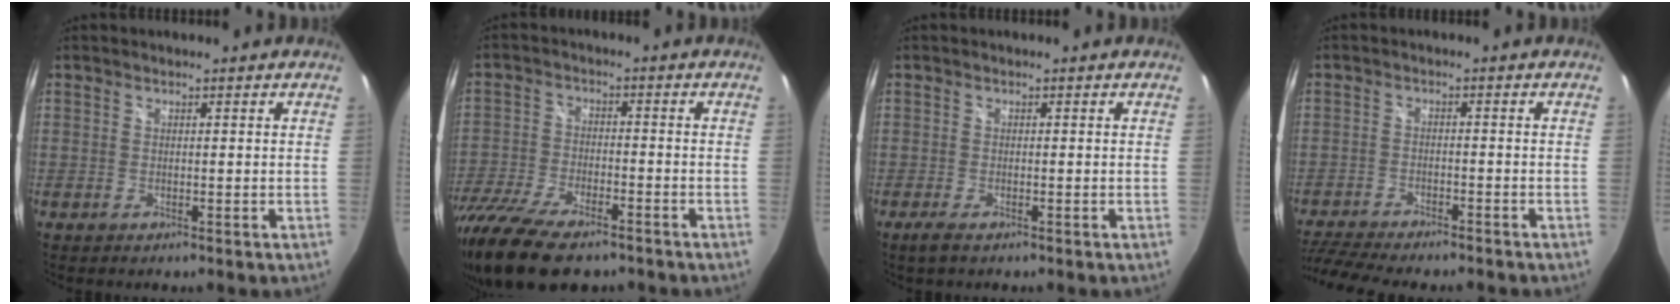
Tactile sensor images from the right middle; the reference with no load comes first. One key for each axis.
{"total": 17.7, "fx": -13.1, "fy": 6.3, "fz": 10.1, "tx": -0.233, "ty": -0.052, "tz": -0.232}
{"total": 2.1, "fx": -1.4, "fy": 0.5, "fz": 1.4, "tx": -0.031, "ty": -0.007, "tz": -0.026}
{"total": 12.3, "fx": -10.9, "fy": 2.1, "fz": 5.3, "tx": -0.132, "ty": -0.024, "tz": -0.180}